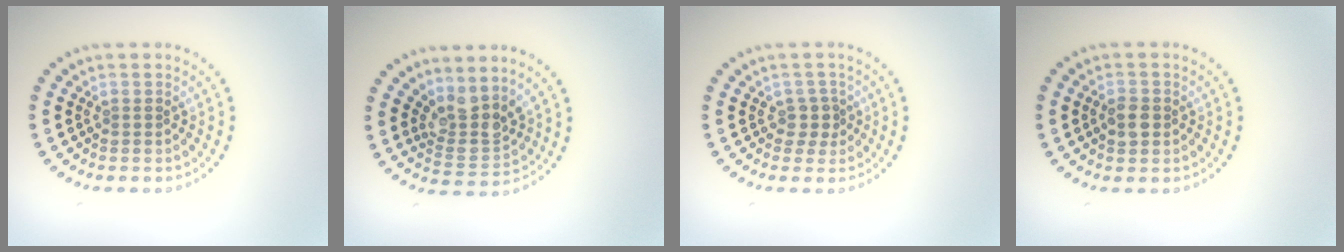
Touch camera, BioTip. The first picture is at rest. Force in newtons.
{"total": 3.4, "press": 2.6, "slide": 2.3}
{"total": 1.7, "press": 1.4, "slide": 1.0}
{"total": 1.9, "press": 1.8, "slide": 0.3}